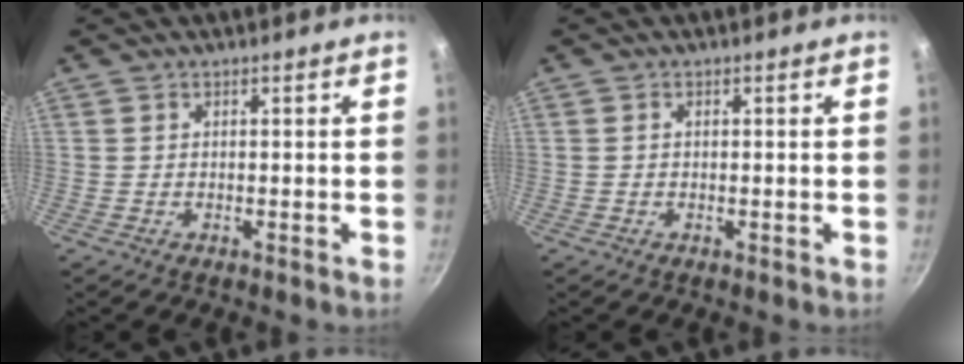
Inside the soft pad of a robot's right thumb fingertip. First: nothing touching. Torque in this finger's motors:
{"motor_torque": [-0.49, 0.24, -0.34, -0.01, 0.04]}